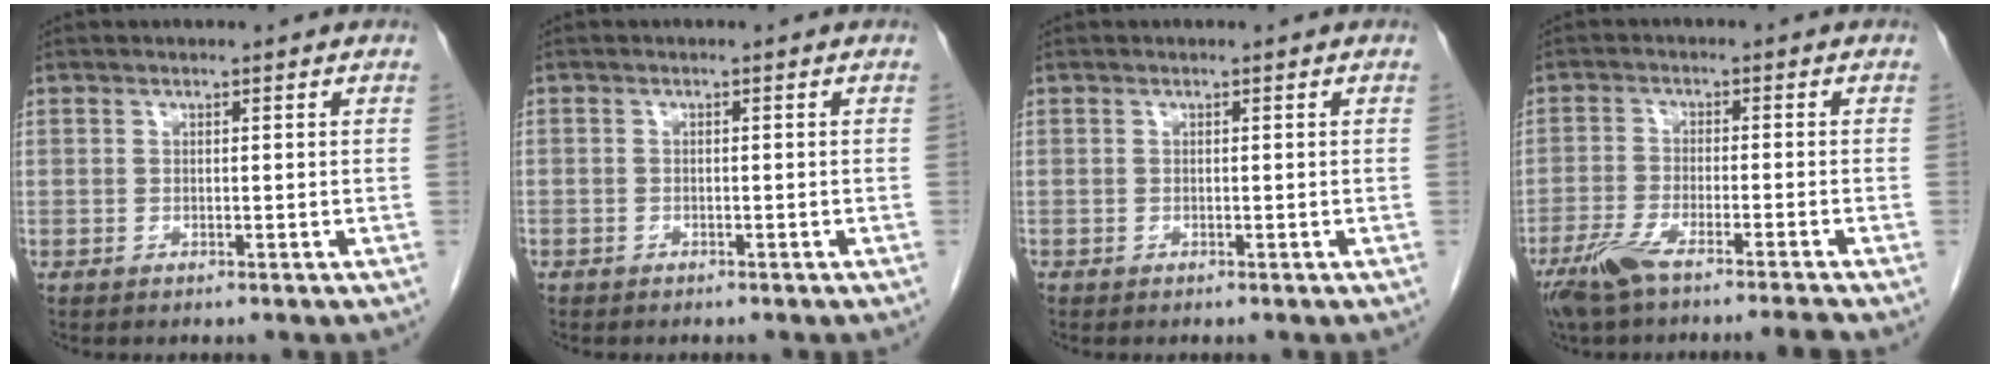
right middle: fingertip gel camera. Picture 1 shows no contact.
{"total": 0.8, "force": [-0.6, 0.5, 0.1], "torque": [-0.010, 0.002, -0.011]}
{"total": 0.0}
{"total": 8.0, "force": [-6.4, -0.4, 4.8], "torque": [-0.088, -0.017, -0.114]}